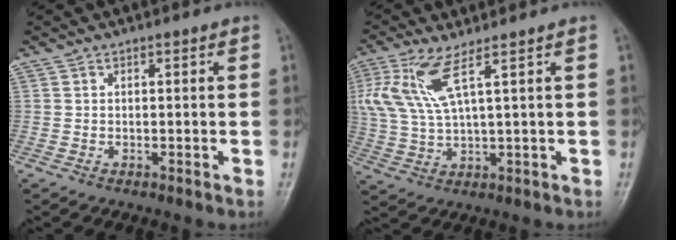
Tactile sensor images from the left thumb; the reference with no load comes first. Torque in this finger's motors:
{"motor_torque": [1.81, 1.78, 1.11, -1.14, 0.44]}